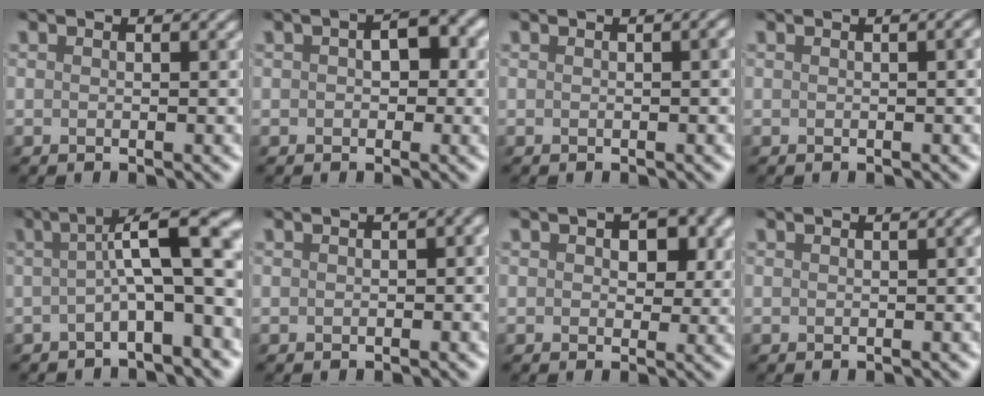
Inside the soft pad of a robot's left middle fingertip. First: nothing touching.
{"total": 2.6, "force": [0.0, 1.8, 1.9], "torque": [-0.017, 0.009, -0.006]}
{"total": 1.8, "force": [-0.4, 0.9, 1.5], "torque": [-0.007, 0.011, -0.010]}
{"total": 1.7, "force": [-0.3, 0.8, 1.5], "torque": [-0.002, 0.010, -0.010]}
{"total": 7.6, "force": [-1.0, 1.4, 7.4], "torque": [-0.093, 0.032, -0.031]}
{"total": 2.6, "force": [-0.4, 1.6, 2.0], "torque": [-0.009, 0.009, -0.008]}
{"total": 4.3, "force": [1.1, 3.1, 2.7], "torque": [-0.010, 0.015, 0.003]}
{"total": 1.8, "force": [-0.5, 0.9, 1.5], "torque": [-0.006, 0.011, -0.011]}